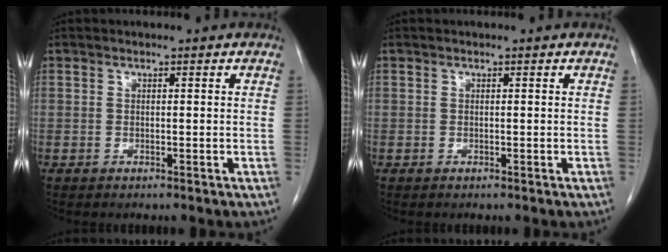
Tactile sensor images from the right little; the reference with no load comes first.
{"total": 0.0}